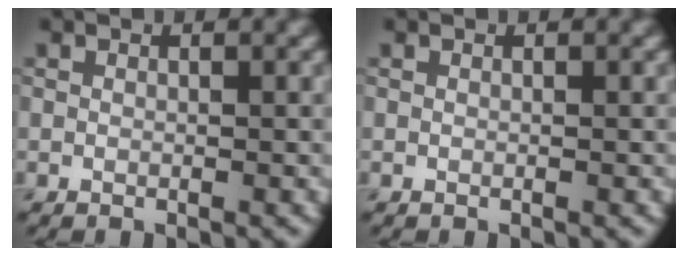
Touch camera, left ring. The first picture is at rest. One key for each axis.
{"total": 0.0}